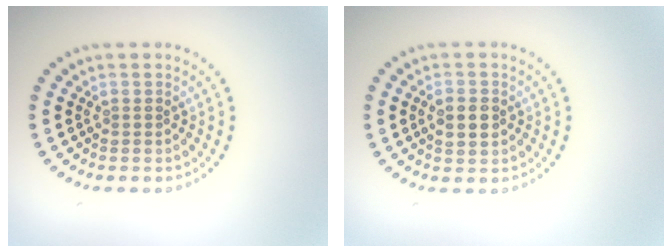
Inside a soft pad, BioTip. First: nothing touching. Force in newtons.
{"total": 2.2, "press": 2.2, "slide": 0.0}